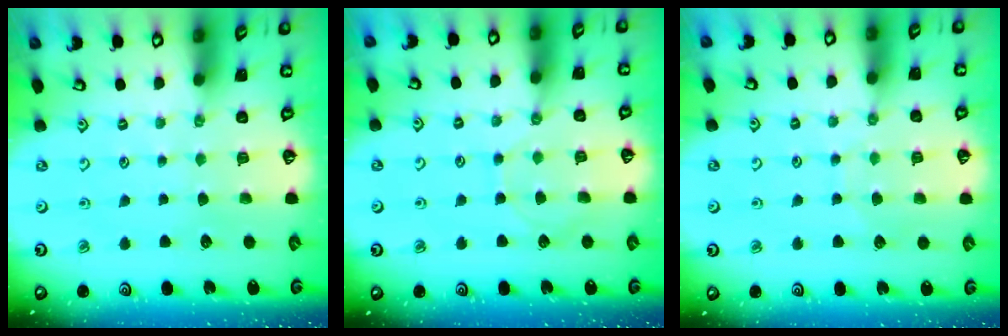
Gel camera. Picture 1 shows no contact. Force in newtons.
{"total": 6.2, "press": 6.1, "slide": 0.7}
{"total": 5.5, "press": 5.5, "slide": 0.5}